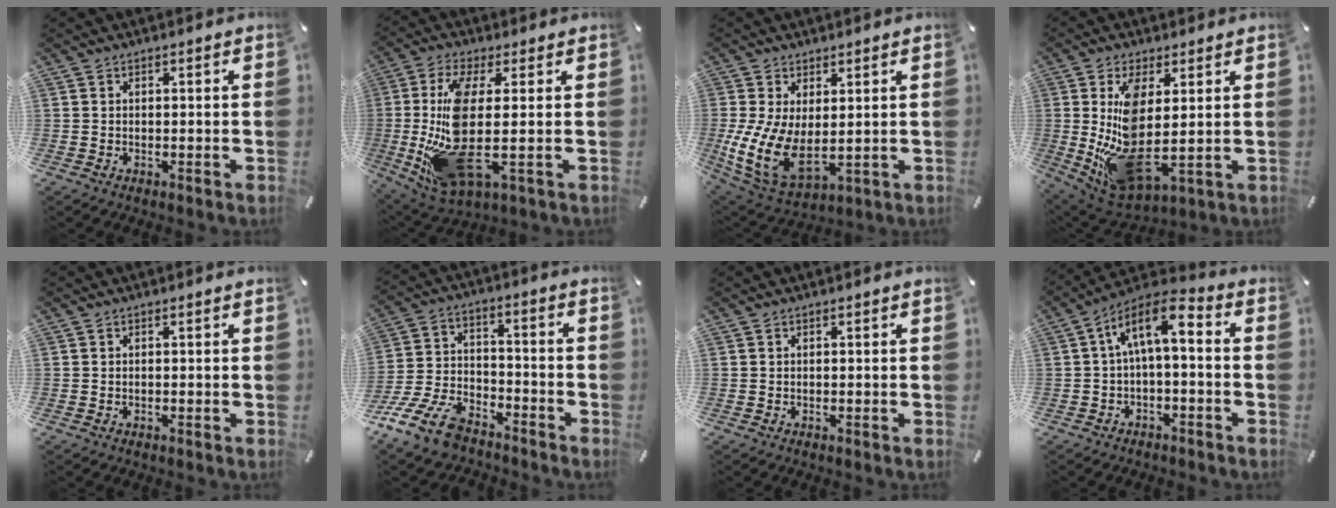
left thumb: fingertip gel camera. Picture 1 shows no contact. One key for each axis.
{"total": 16.0, "fx": 1.0, "fy": 5.2, "fz": 15.1, "tx": -0.337, "ty": -0.027, "tz": 0.018}
{"total": 12.7, "fx": 0.3, "fy": 7.2, "fz": 10.4, "tx": -0.228, "ty": -0.023, "tz": 0.012}
{"total": 14.3, "fx": 2.2, "fy": 5.9, "fz": 12.8, "tx": -0.270, "ty": -0.026, "tz": 0.043}
{"total": 0.0}
{"total": 14.0, "fx": -10.2, "fy": 6.5, "fz": 6.9, "tx": -0.136, "ty": 0.057, "tz": -0.188}
{"total": 0.0}
{"total": 9.5, "fx": 1.1, "fy": 4.1, "fz": 8.5, "tx": -0.156, "ty": 0.000, "tz": 0.019}